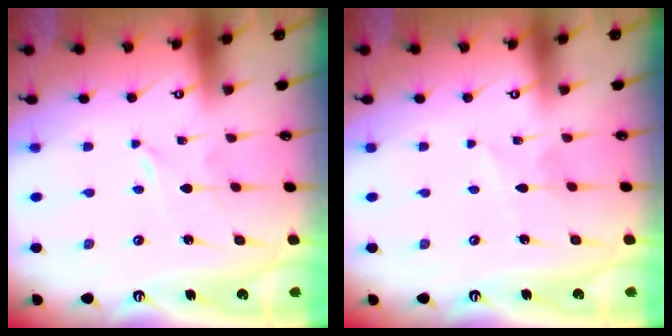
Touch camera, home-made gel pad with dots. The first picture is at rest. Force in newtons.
{"total": 2.6, "press": 2.6, "slide": 0.3}